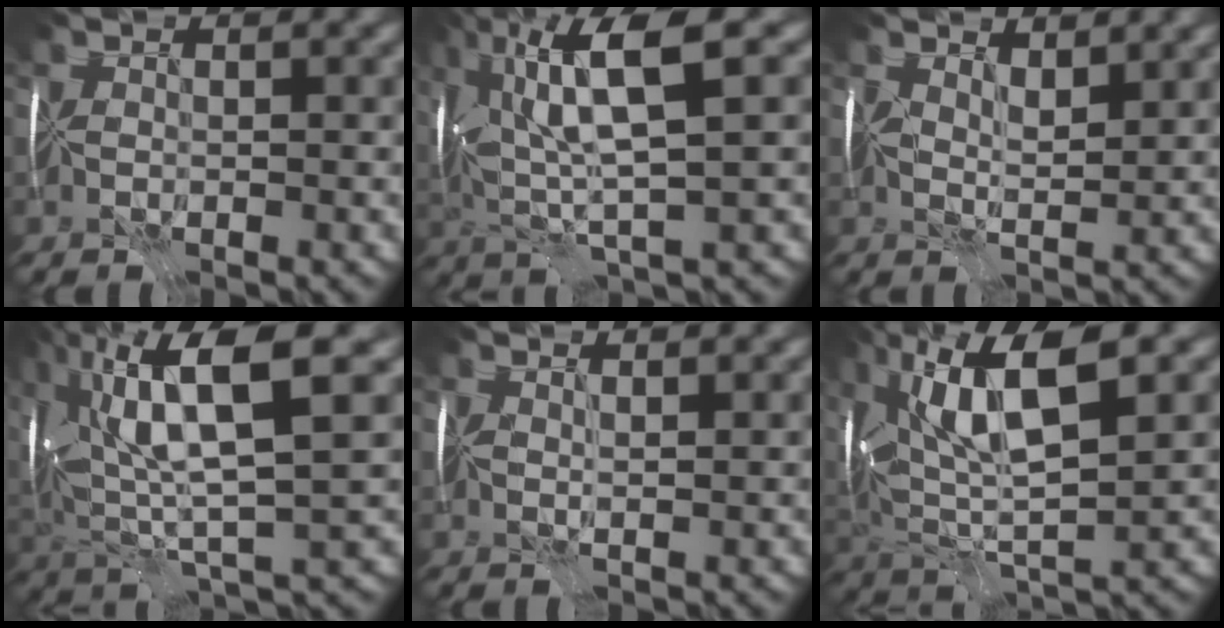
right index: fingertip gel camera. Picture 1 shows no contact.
{"total": 9.7, "force": [2.0, 2.5, 9.2], "torque": [-0.180, 0.013, 0.034]}
{"total": 2.4, "force": [1.4, 0.9, 1.7], "torque": [-0.031, -0.007, 0.021]}
{"total": 12.0, "force": [3.2, 3.6, 11.0], "torque": [-0.221, 0.013, 0.056]}
{"total": 0.8, "force": [0.3, -0.1, 0.7], "torque": [-0.011, -0.005, 0.003]}
{"total": 10.6, "force": [2.8, 3.8, 9.5], "torque": [-0.176, 0.010, 0.044]}